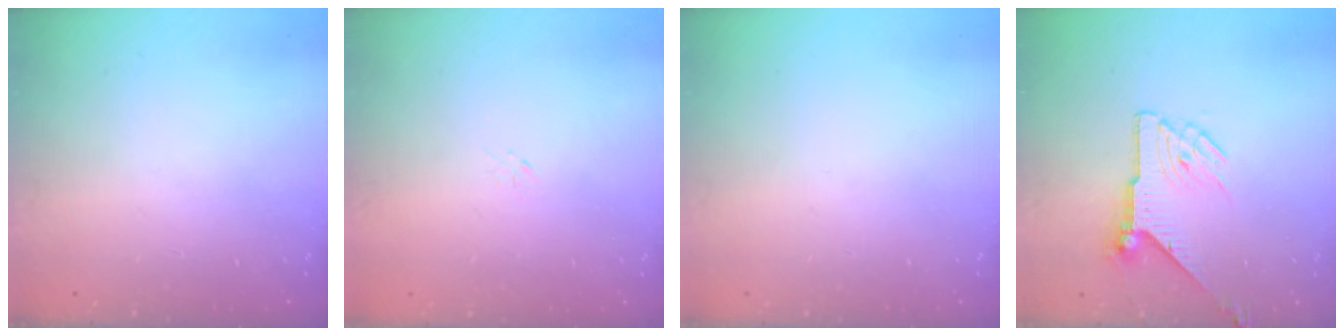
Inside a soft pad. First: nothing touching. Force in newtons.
{"total": 0.0}
{"total": 0.0}
{"total": 7.8, "press": 7.8, "slide": 0.2}